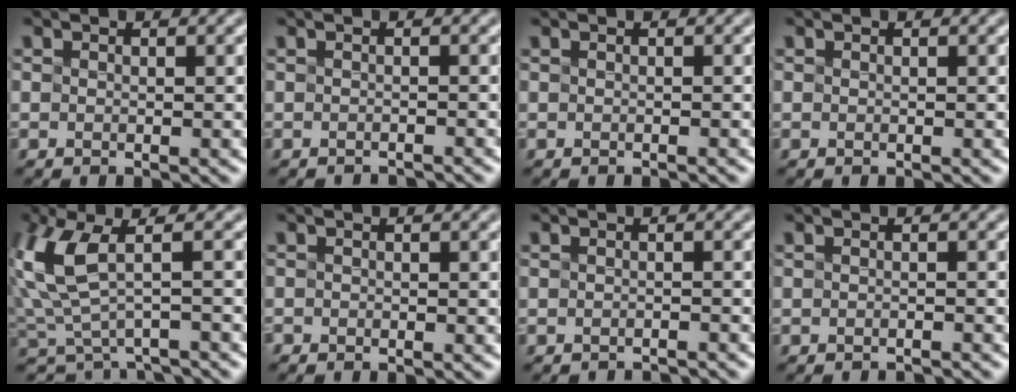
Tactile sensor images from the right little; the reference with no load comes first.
{"total": 1.8, "force": [-1.7, 0.0, 0.5], "torque": [0.003, -0.014, -0.025]}
{"total": 0.6, "force": [-0.3, 0.2, 0.5], "torque": [0.002, -0.006, -0.012]}
{"total": 0.0}
{"total": 6.0, "force": [0.5, 3.0, 5.2], "torque": [-0.131, -0.021, 0.024]}
{"total": 0.6, "force": [-0.6, -0.1, 0.0], "torque": [0.000, -0.012, -0.005]}
{"total": 2.0, "force": [-2.0, -0.1, 0.4], "torque": [0.002, -0.012, -0.026]}
{"total": 1.5, "force": [-1.4, 0.0, 0.5], "torque": [0.005, -0.011, -0.022]}